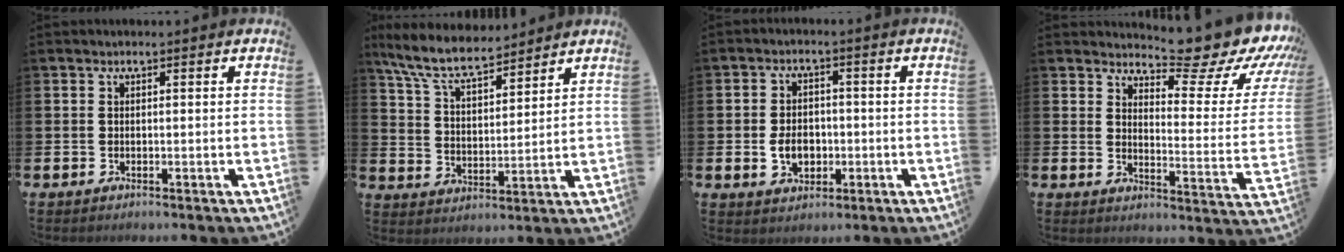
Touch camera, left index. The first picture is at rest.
{"total": 8.0, "force": [7.3, 1.7, 2.9], "torque": [-0.089, -0.035, 0.133]}
{"total": 4.4, "force": [-0.9, 3.3, 2.8], "torque": [-0.040, 0.001, -0.022]}
{"total": 8.4, "force": [7.7, 1.7, 3.0], "torque": [-0.041, -0.077, 0.122]}